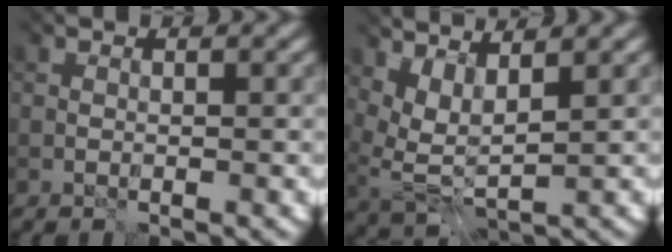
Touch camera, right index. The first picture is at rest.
{"total": 3.8, "force": [2.6, 1.2, 2.5], "torque": [-0.063, -0.005, 0.057]}